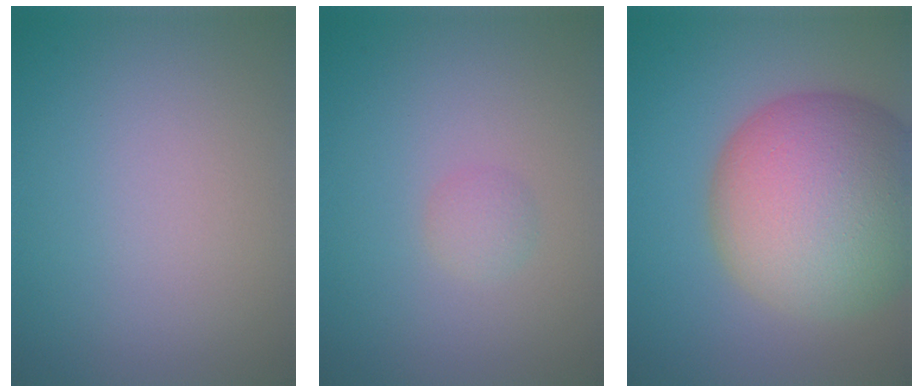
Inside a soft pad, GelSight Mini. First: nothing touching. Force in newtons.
{"total": 1.2, "press": 1.2, "slide": 0.0}
{"total": 14.7, "press": 14.7, "slide": 0.9}